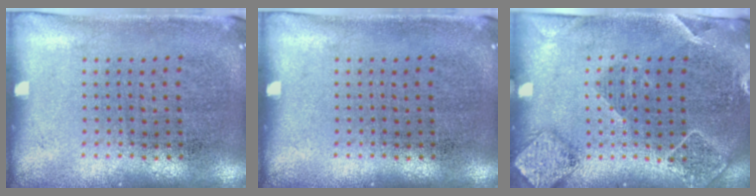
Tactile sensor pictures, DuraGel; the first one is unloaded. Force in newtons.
{"total": 0.0}
{"total": 2.0, "press": 1.9, "slide": 0.7}